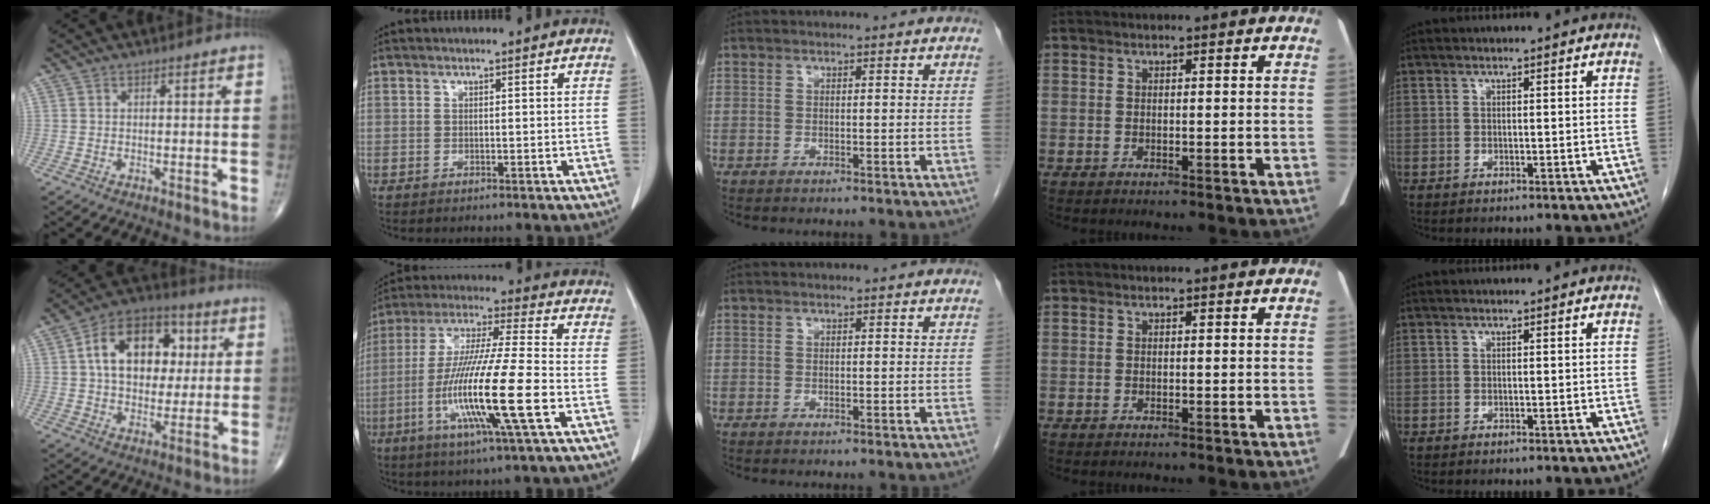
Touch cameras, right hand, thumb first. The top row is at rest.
{"thumb": {"total": 17.2, "force": [3.6, 11.6, 12.1], "torque": [-0.152, 0.013, 0.052]}, "index": {"total": 17.0, "force": [-4.9, -0.1, 16.3], "torque": [-0.323, -0.019, -0.095]}}